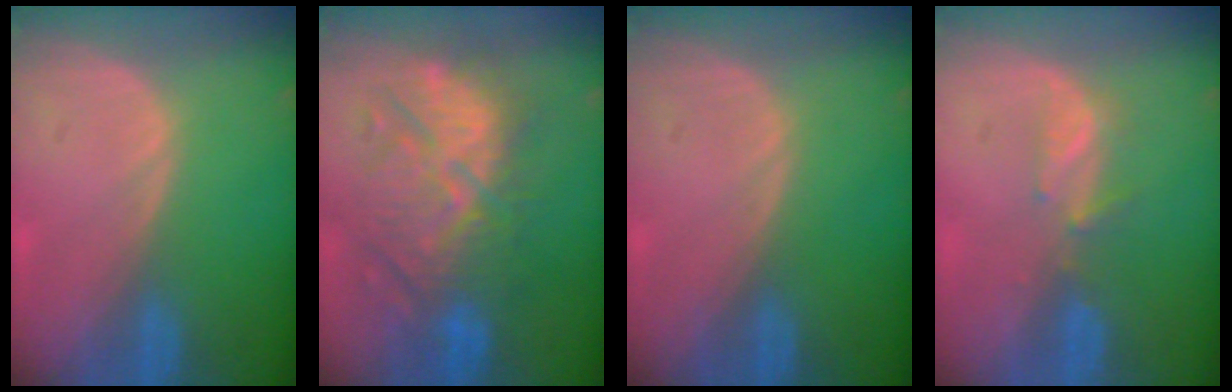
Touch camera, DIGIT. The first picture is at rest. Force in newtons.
{"total": 11.0, "press": 10.9, "slide": 1.8}
{"total": 0.0}
{"total": 2.7, "press": 2.6, "slide": 0.8}